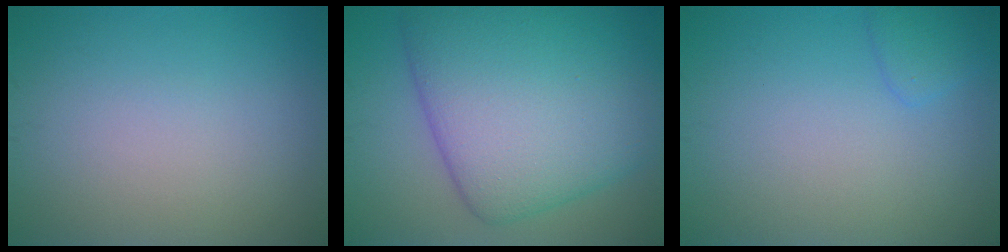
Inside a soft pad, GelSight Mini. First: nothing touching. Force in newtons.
{"total": 12.3, "press": 12.3, "slide": 0.3}
{"total": 1.5, "press": 1.4, "slide": 0.1}